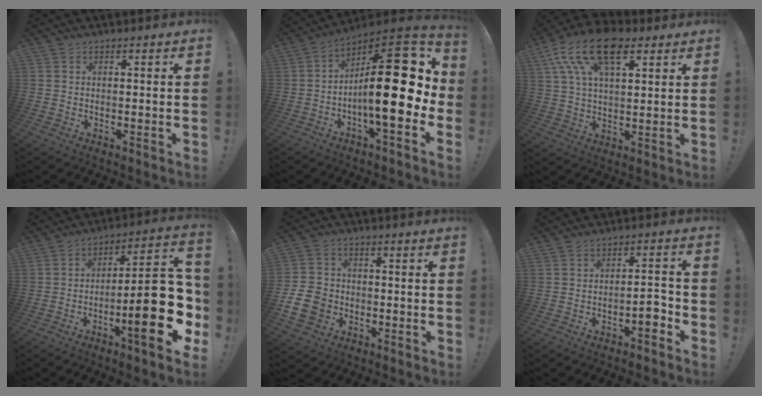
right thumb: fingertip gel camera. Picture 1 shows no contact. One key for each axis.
{"total": 24.9, "fx": 0.3, "fy": 8.1, "fz": 23.6, "tx": -0.367, "ty": -0.001, "tz": 0.009}
{"total": 17.4, "fx": 8.8, "fy": 8.7, "fz": 12.2, "tx": -0.229, "ty": -0.031, "tz": 0.155}
{"total": 23.8, "fx": -6.0, "fy": 6.7, "fz": 22.0, "tx": -0.301, "ty": 0.034, "tz": -0.089}
{"total": 11.3, "fx": -4.2, "fy": 9.0, "fz": 5.3, "tx": -0.105, "ty": 0.031, "tz": -0.075}
{"total": 5.8, "fx": -3.2, "fy": 2.0, "fz": 4.4, "tx": -0.059, "ty": 0.011, "tz": -0.055}